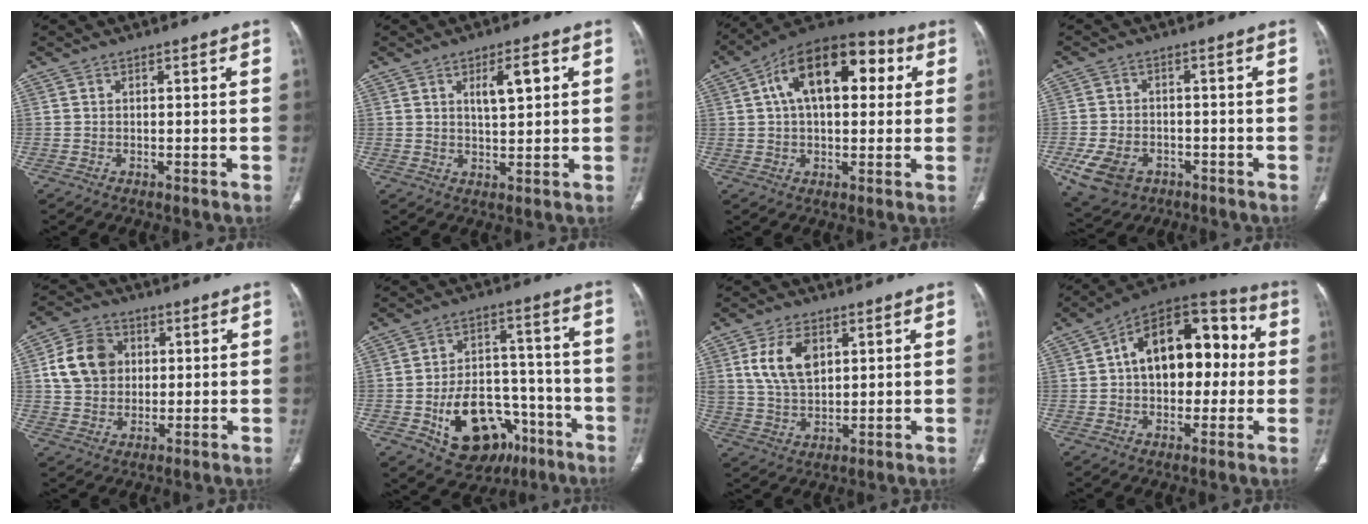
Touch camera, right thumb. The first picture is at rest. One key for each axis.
{"total": 5.6, "fx": 2.0, "fy": 2.0, "fz": 4.9, "tx": -0.075, "ty": -0.006, "tz": 0.036}
{"total": 18.9, "fx": 5.0, "fy": 10.4, "fz": 15.0, "tx": -0.211, "ty": 0.028, "tz": 0.067}
{"total": 9.6, "fx": -4.2, "fy": 6.9, "fz": 5.1, "tx": -0.103, "ty": 0.018, "tz": -0.061}
{"total": 11.0, "fx": 2.1, "fy": 9.0, "fz": 6.0, "tx": -0.091, "ty": 0.006, "tz": 0.034}
{"total": 18.4, "fx": -8.0, "fy": 12.2, "fz": 11.3, "tx": -0.139, "ty": 0.056, "tz": -0.107}
{"total": 10.1, "fx": 3.5, "fy": 6.1, "fz": 7.2, "tx": -0.127, "ty": -0.009, "tz": 0.074}
{"total": 20.3, "fx": 2.1, "fy": 12.5, "fz": 15.8, "tx": -0.200, "ty": 0.047, "tz": 0.025}